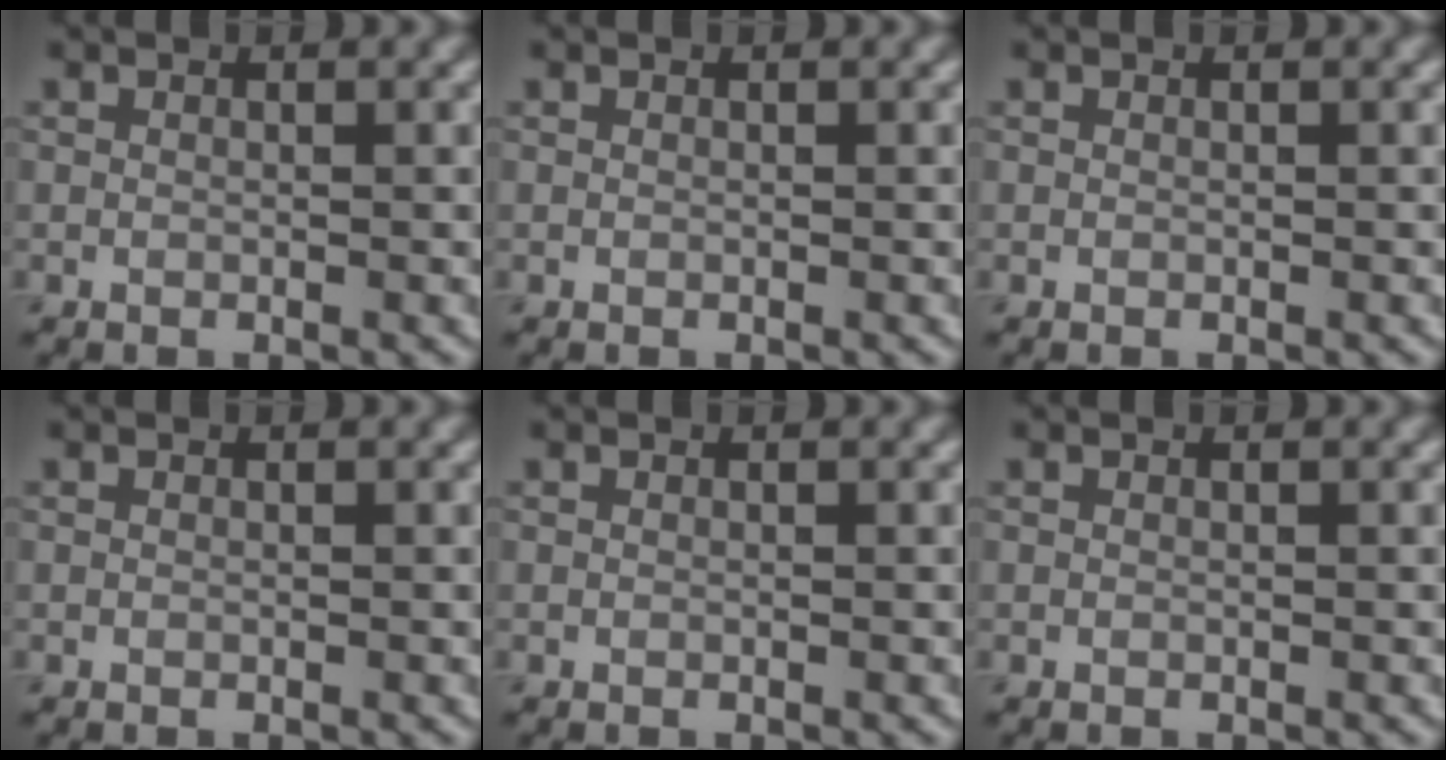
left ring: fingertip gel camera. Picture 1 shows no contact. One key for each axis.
{"total": 0.0}
{"total": 0.0}
{"total": 0.0}
{"total": 0.0}
{"total": 0.0}